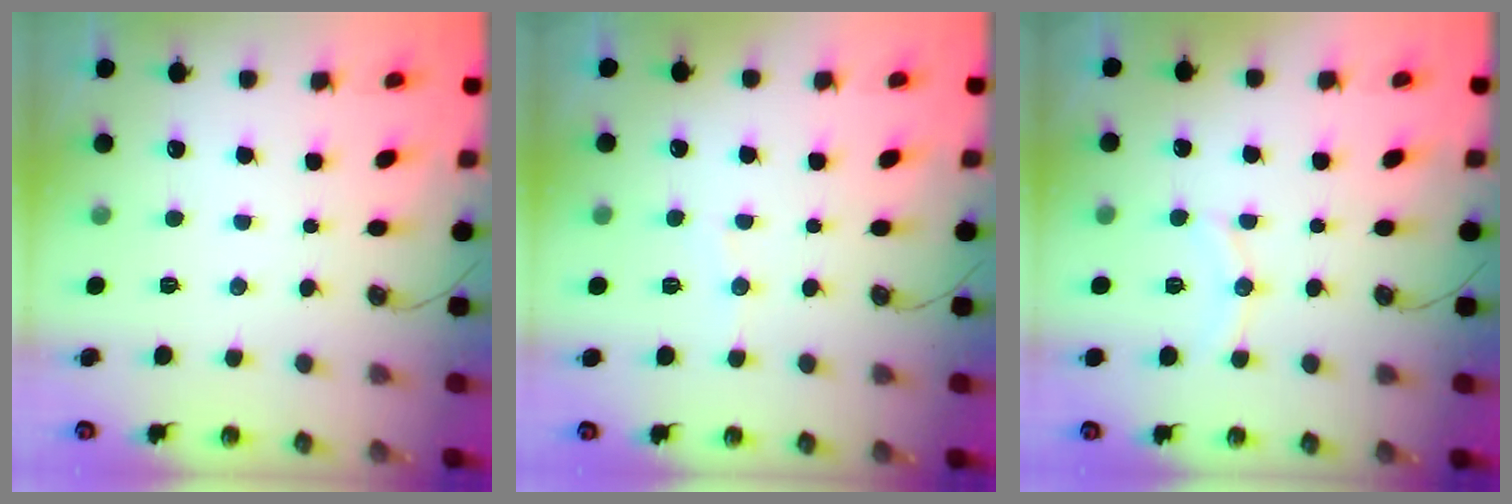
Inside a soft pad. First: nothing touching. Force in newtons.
{"total": 5.1, "press": 4.8, "slide": 1.6}
{"total": 6.7, "press": 6.4, "slide": 1.9}